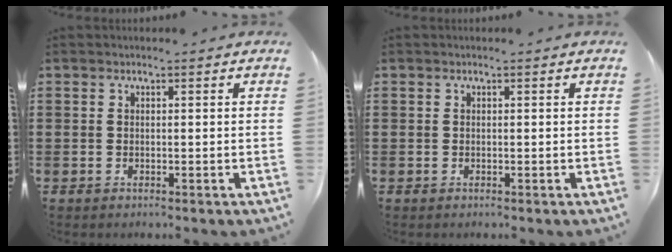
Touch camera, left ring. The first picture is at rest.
{"total": 0.0}